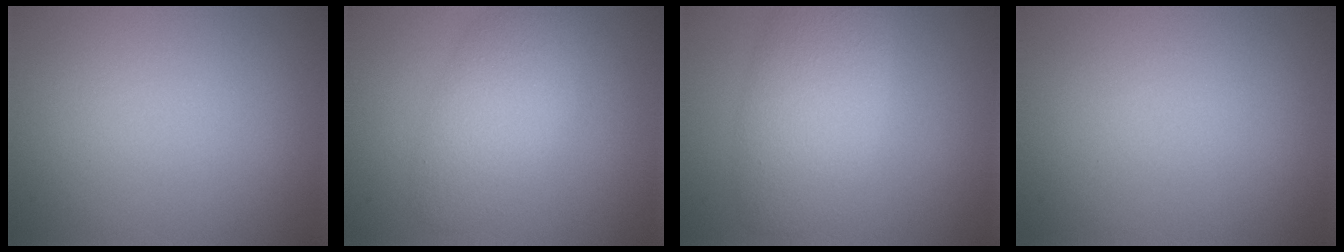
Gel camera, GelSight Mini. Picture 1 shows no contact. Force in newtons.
{"total": 4.3, "press": 4.3, "slide": 0.1}
{"total": 5.6, "press": 5.6, "slide": 0.1}
{"total": 0.0}